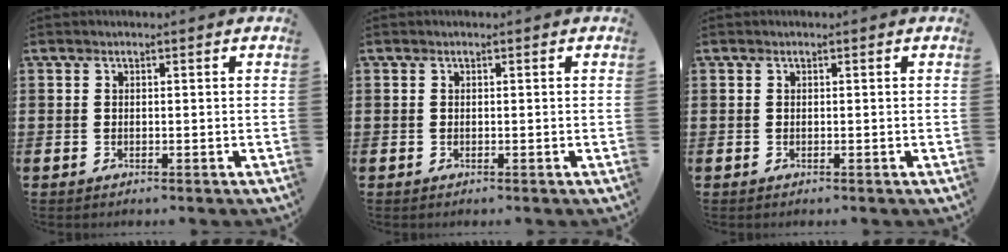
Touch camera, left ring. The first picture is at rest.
{"total": 0.0}
{"total": 0.0}